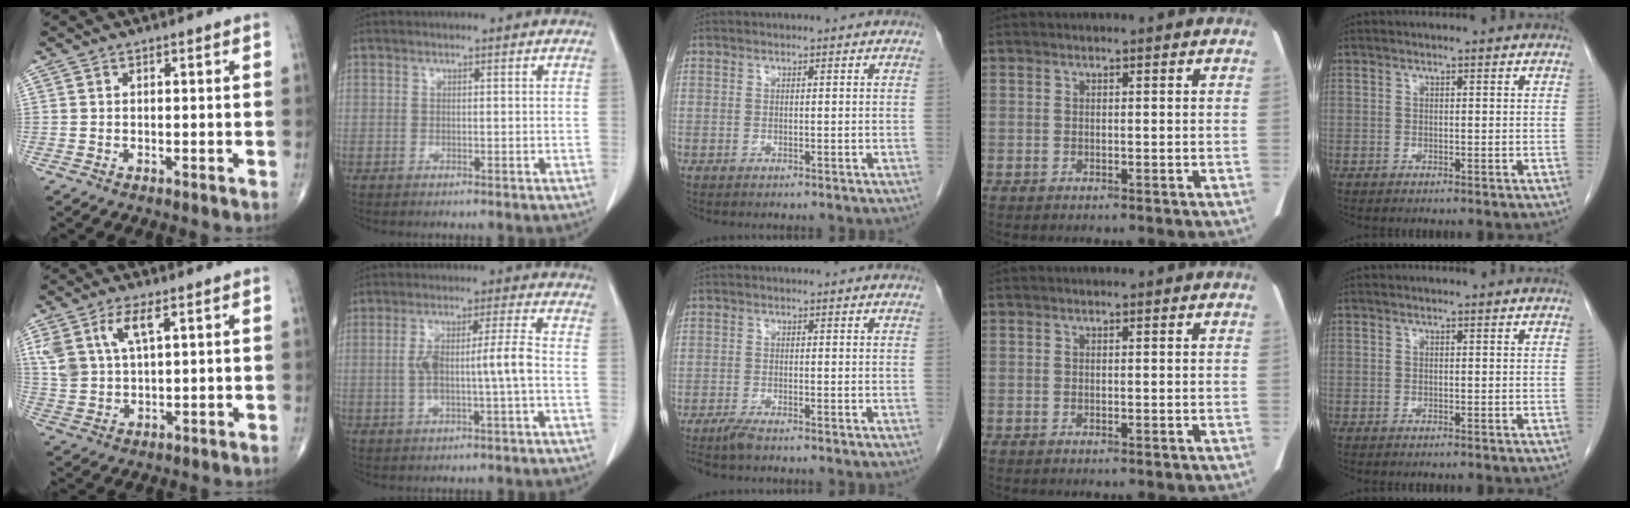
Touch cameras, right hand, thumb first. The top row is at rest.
{"thumb": {"total": 7.8, "force": [3.7, 3.3, 6.0], "torque": [-0.129, -0.007, 0.078]}, "index": {"total": 7.6, "force": [-0.9, 0.3, 7.5], "torque": [-0.145, 0.018, -0.013]}, "middle": {"total": 2.1, "force": [-1.7, 0.0, 1.1], "torque": [-0.028, -0.006, -0.035]}}